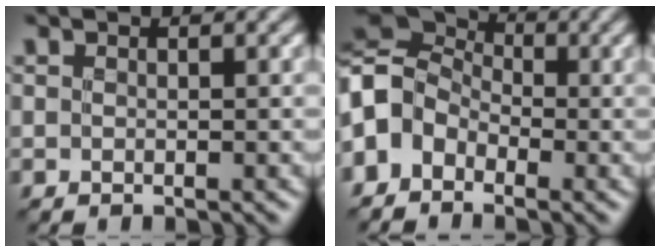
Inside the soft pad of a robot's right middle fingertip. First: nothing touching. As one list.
[{"total": 8.2, "force": [-1.6, 6.3, 5.0], "torque": [-0.103, 0.009, -0.041]}]